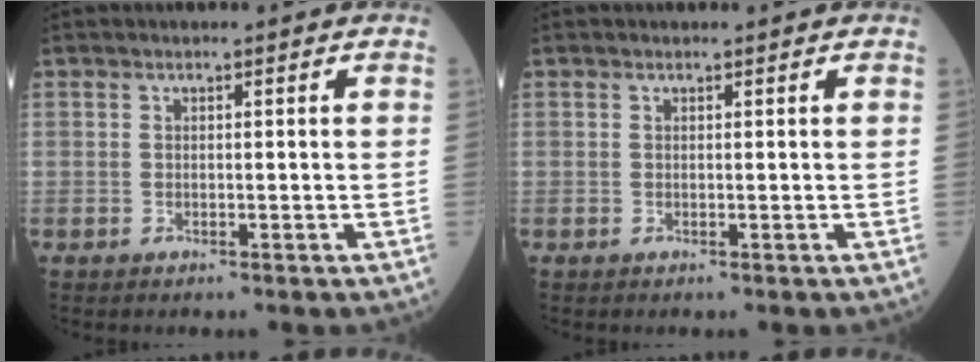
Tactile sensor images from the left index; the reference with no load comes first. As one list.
[{"total": 0.0}]